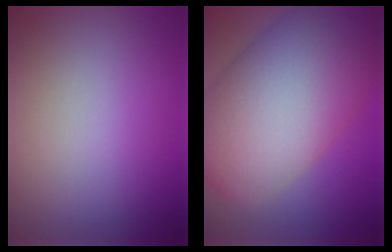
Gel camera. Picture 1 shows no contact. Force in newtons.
{"total": 13.5, "press": 13.5, "slide": 0.7}